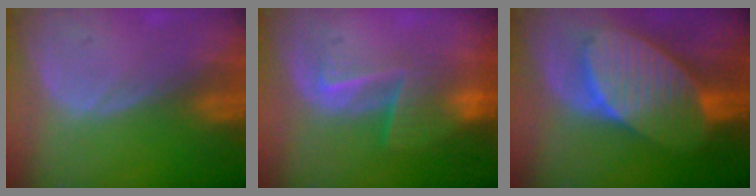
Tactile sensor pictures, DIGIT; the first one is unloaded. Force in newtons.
{"total": 6.4, "press": 5.7, "slide": 2.9}
{"total": 10.3, "press": 10.3, "slide": 0.7}